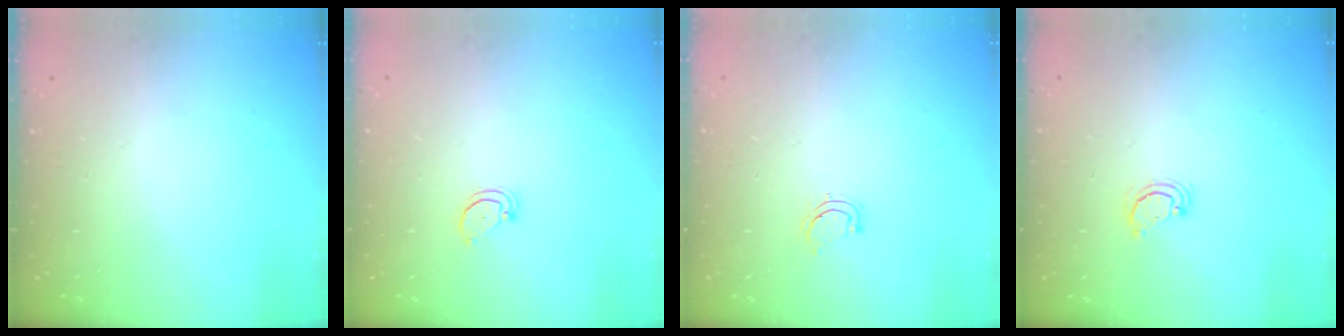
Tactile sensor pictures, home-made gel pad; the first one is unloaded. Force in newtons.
{"total": 1.5, "press": 1.5, "slide": 0.2}
{"total": 3.7, "press": 3.5, "slide": 1.2}
{"total": 3.0, "press": 3.0, "slide": 0.2}